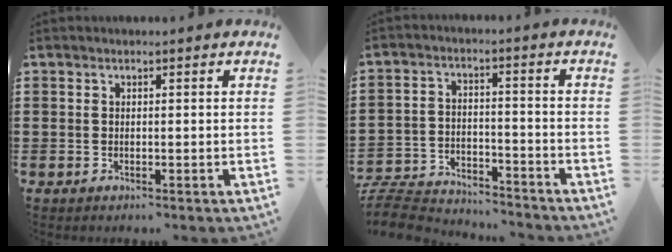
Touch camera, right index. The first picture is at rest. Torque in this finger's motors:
{"motor_torque": [-1.77, 0.37, -1.06, -0.21]}